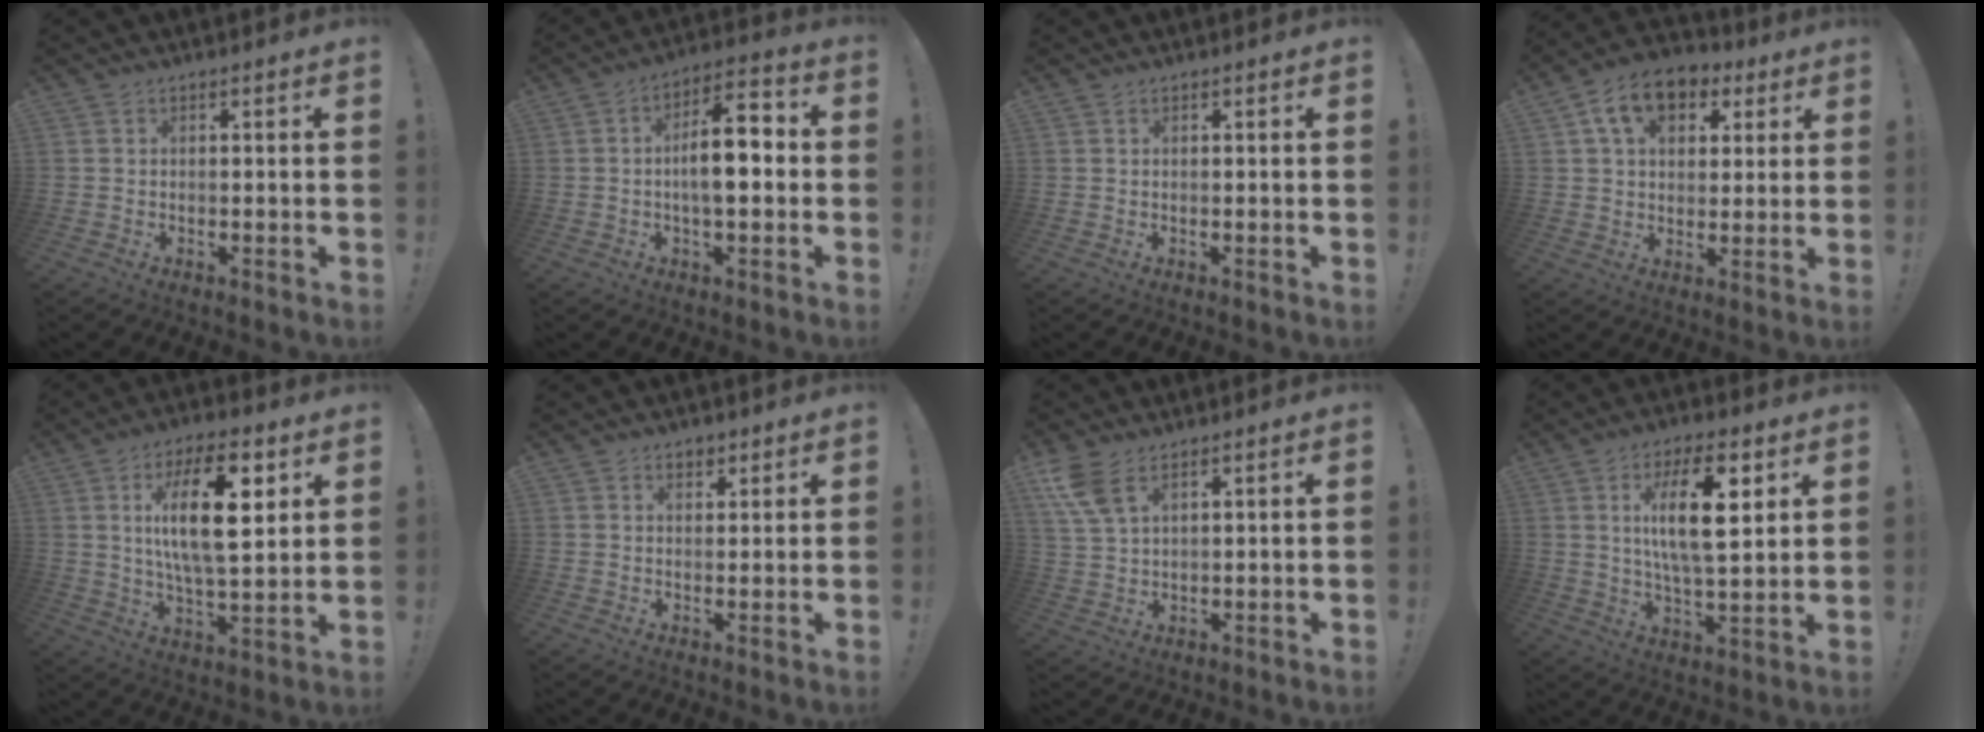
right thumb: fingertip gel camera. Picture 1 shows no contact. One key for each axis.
{"total": 12.3, "fx": -1.0, "fy": 5.4, "fz": 11.0, "tx": -0.168, "ty": 0.013, "tz": -0.021}
{"total": 0.0}
{"total": 12.2, "fx": 5.3, "fy": 8.6, "fz": 6.8, "tx": -0.107, "ty": -0.013, "tz": 0.102}
{"total": 18.0, "fx": 5.6, "fy": 6.4, "fz": 15.9, "tx": -0.280, "ty": -0.007, "tz": 0.077}
{"total": 2.6, "fx": 1.8, "fy": 1.7, "fz": 1.0, "tx": -0.005, "ty": -0.008, "tz": 0.029}
{"total": 7.7, "fx": 4.6, "fy": 3.5, "fz": 5.0, "tx": -0.101, "ty": -0.016, "tz": 0.090}
{"total": 15.1, "fx": 5.1, "fy": 4.9, "fz": 13.4, "tx": -0.229, "ty": -0.008, "tz": 0.073}